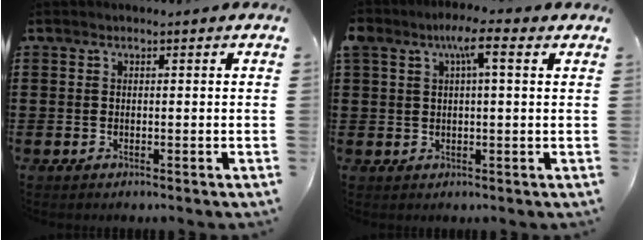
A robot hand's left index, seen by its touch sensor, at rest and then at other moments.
{"total": 5.6, "force": [2.4, 1.7, 4.7], "torque": [-0.091, 0.009, 0.039]}